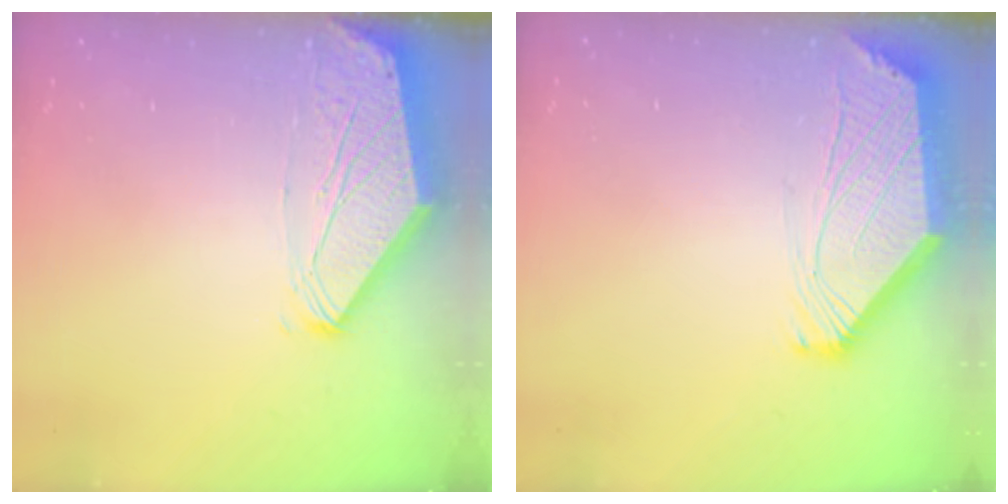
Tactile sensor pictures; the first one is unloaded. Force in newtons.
{"total": 2.6, "press": 2.5, "slide": 0.6}